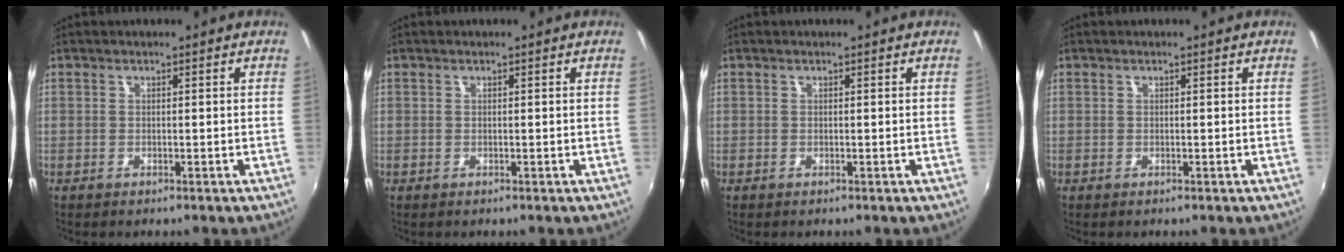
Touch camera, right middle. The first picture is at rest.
{"total": 0.0}
{"total": 0.0}
{"total": 0.0}